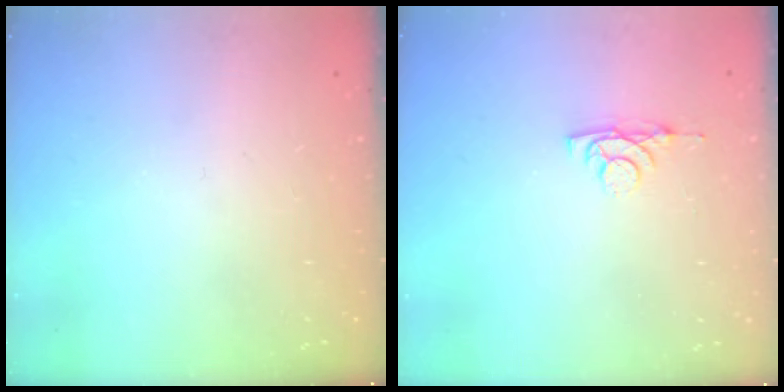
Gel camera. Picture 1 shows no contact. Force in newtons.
{"total": 4.2, "press": 4.1, "slide": 0.8}